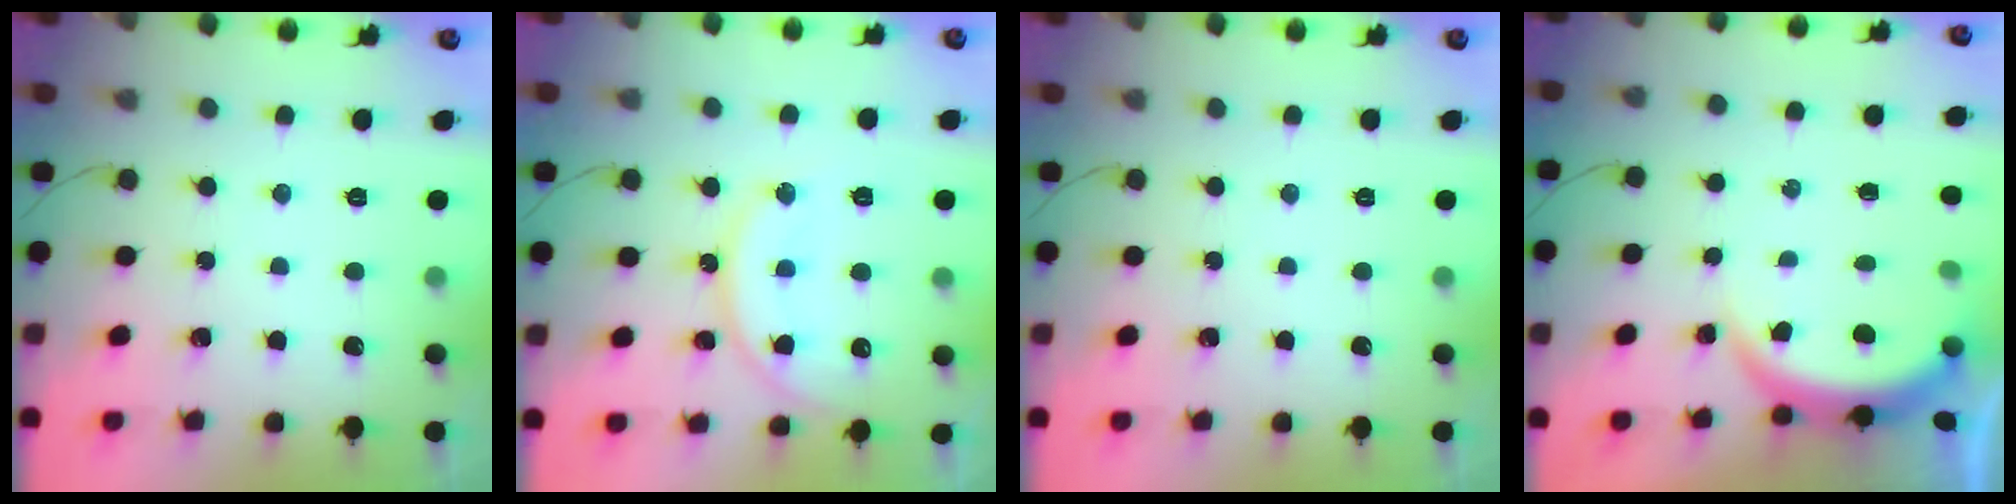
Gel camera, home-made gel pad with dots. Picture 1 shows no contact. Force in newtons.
{"total": 12.4, "press": 12.4, "slide": 1.0}
{"total": 0.0}
{"total": 4.0, "press": 4.0, "slide": 0.3}